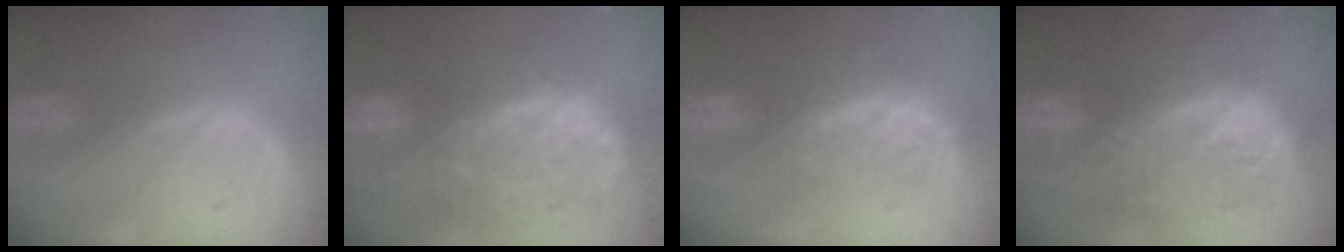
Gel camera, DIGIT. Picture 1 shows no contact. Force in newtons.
{"total": 13.8, "press": 11.2, "slide": 8.0}
{"total": 7.6, "press": 7.3, "slide": 2.2}
{"total": 12.0, "press": 10.7, "slide": 5.5}